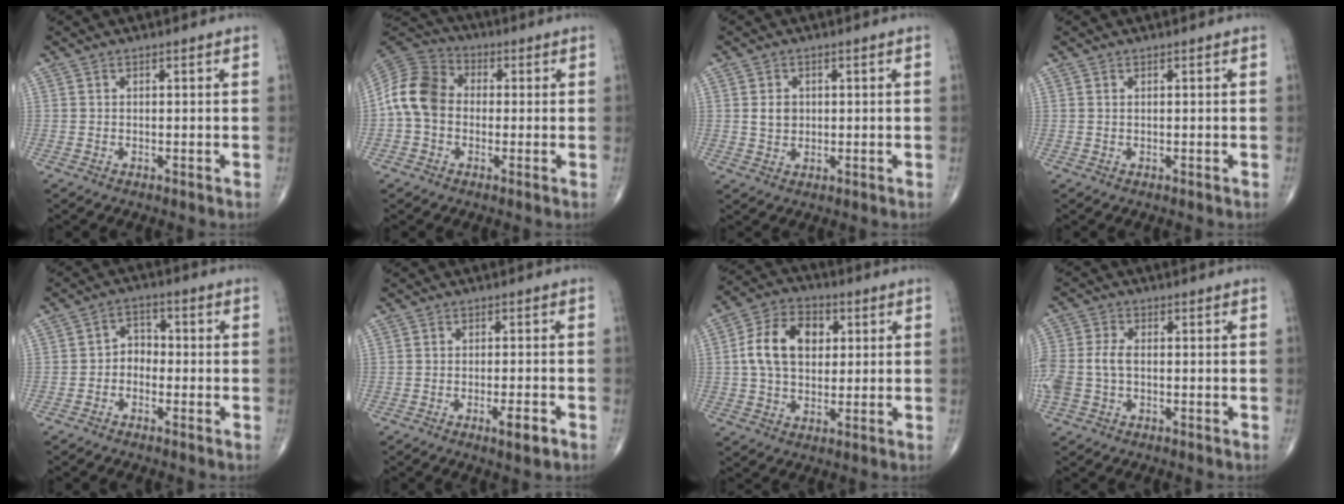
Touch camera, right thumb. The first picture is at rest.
{"total": 10.5, "force": [-0.6, 8.2, 6.4], "torque": [-0.117, 0.033, -0.026]}
{"total": 3.1, "force": [0.5, 2.5, 1.8], "torque": [-0.018, -0.002, 0.011]}
{"total": 0.0}
{"total": 3.9, "force": [-1.3, 3.1, 2.1], "torque": [-0.008, 0.024, -0.038]}
{"total": 3.8, "force": [-1.9, 0.8, 3.2], "torque": [-0.052, 0.002, -0.030]}
{"total": 12.3, "force": [2.0, 8.4, 8.7], "torque": [-0.136, 0.011, 0.029]}
{"total": 8.5, "force": [-1.0, 5.5, 6.4], "torque": [-0.164, 0.017, -0.021]}